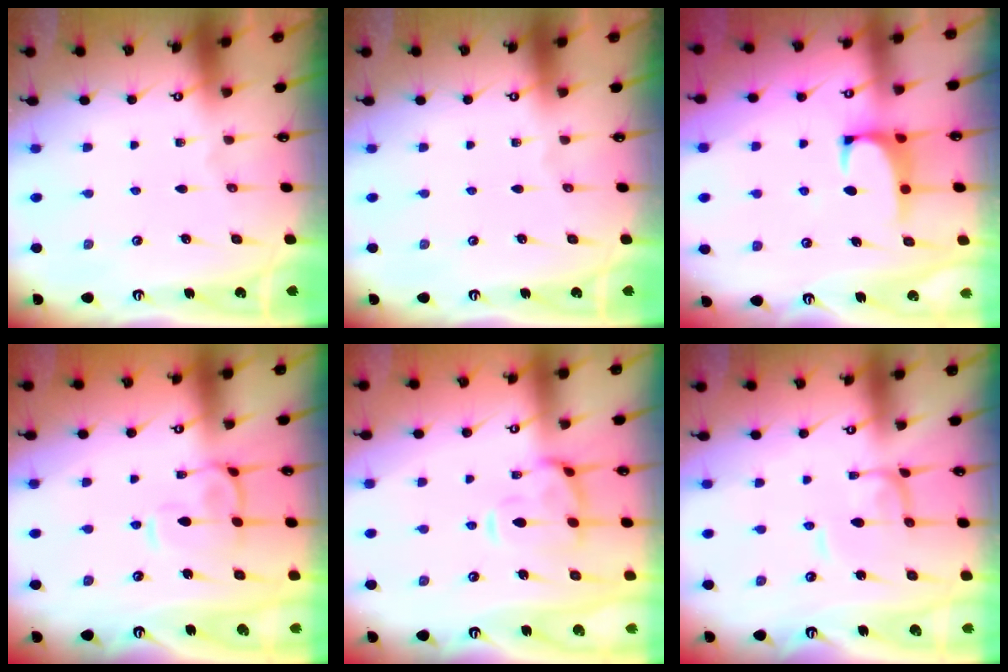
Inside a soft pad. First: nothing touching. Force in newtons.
{"total": 0.0}
{"total": 1.3, "press": 1.1, "slide": 0.8}
{"total": 3.7, "press": 3.5, "slide": 1.1}
{"total": 5.2, "press": 5.0, "slide": 1.3}
{"total": 0.9, "press": 0.9, "slide": 0.2}